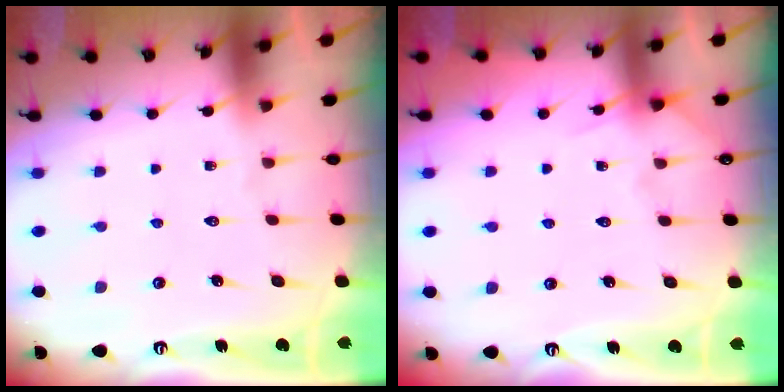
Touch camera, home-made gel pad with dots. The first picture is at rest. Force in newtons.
{"total": 5.5, "press": 5.5, "slide": 0.7}